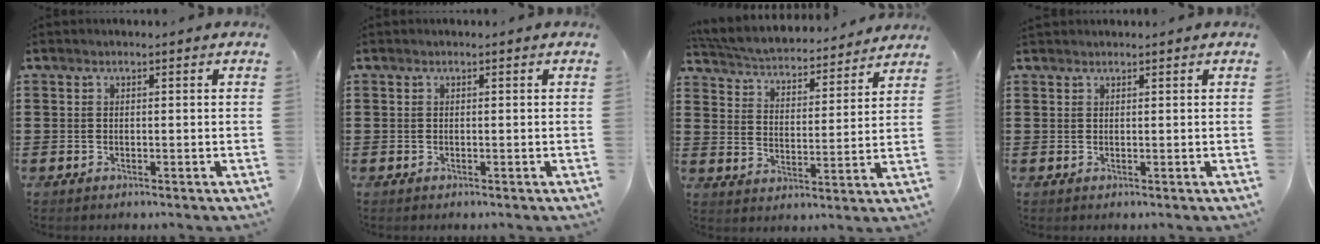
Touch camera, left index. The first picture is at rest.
{"total": 0.0}
{"total": 3.7, "force": [3.6, 0.1, 0.5], "torque": [-0.035, -0.032, 0.055]}
{"total": 0.8, "force": [0.8, 0.0, 0.1], "torque": [-0.004, 0.000, 0.016]}